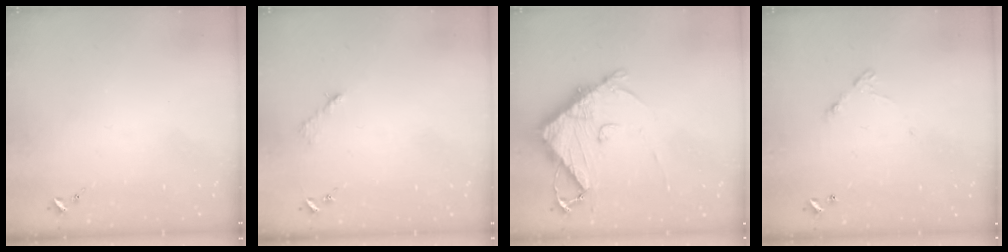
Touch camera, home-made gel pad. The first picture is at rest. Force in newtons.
{"total": 2.6, "press": 2.6, "slide": 0.4}
{"total": 11.0, "press": 10.9, "slide": 1.4}
{"total": 4.5, "press": 4.5, "slide": 0.3}